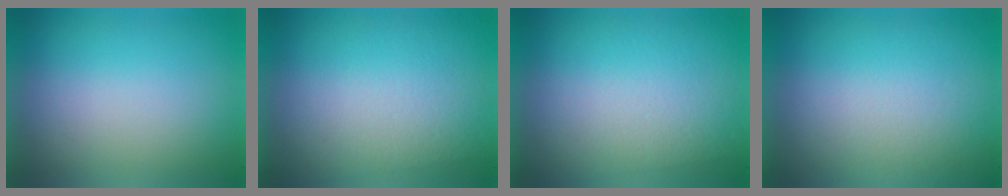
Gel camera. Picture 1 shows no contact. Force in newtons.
{"total": 2.9}
{"total": 2.9}
{"total": 2.7}